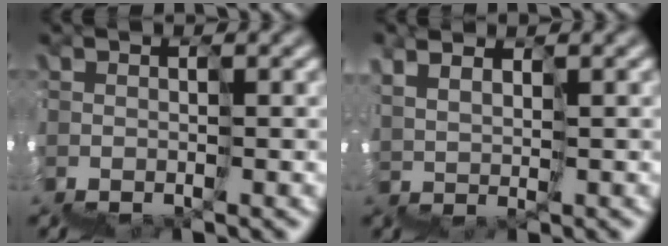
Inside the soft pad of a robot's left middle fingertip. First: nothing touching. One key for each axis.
{"total": 4.4, "fx": 4.0, "fy": -1.1, "fz": -1.6, "tx": 0.014, "ty": 0.030, "tz": 0.071}